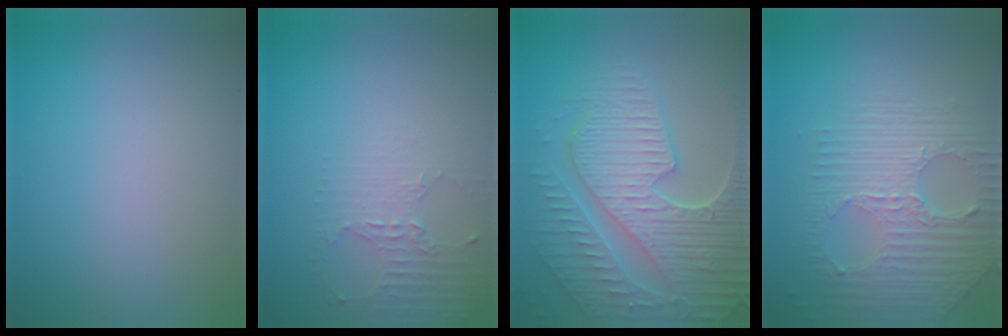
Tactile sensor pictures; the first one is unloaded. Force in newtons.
{"total": 2.0, "press": 1.5, "slide": 1.4}
{"total": 9.1, "press": 6.5, "slide": 6.4}
{"total": 7.1, "press": 4.7, "slide": 5.3}